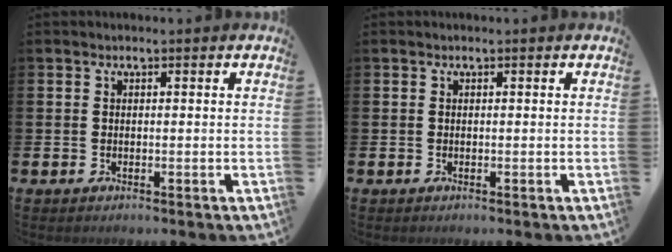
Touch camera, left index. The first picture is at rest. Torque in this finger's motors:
{"motor_torque": [-0.02, 0.01, 0.02, -0.01]}